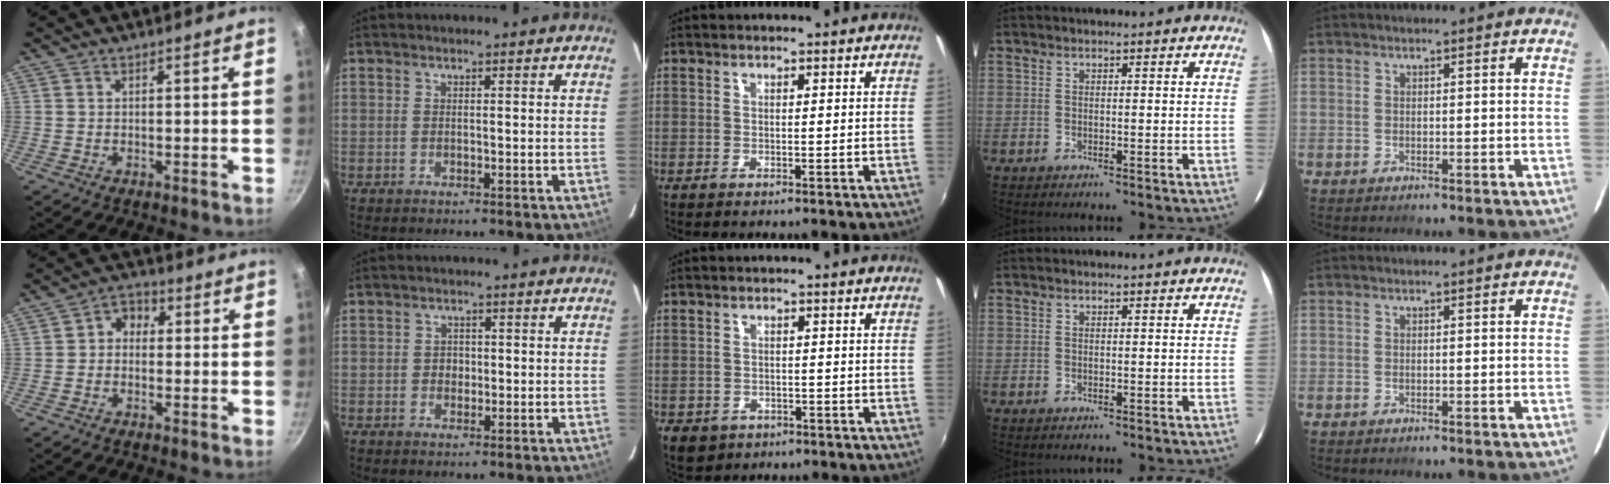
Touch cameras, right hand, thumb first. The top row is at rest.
{"thumb": {"total": 4.3, "force": [0.0, 3.6, 2.4], "torque": [-0.016, 0.013, -0.015]}, "index": {"total": 1.9, "force": [-0.2, 1.8, 0.5], "torque": [-0.007, 0.006, -0.004]}, "middle": {"total": 5.1, "force": [-2.4, 4.0, 2.1], "torque": [-0.049, -0.012, -0.031]}}